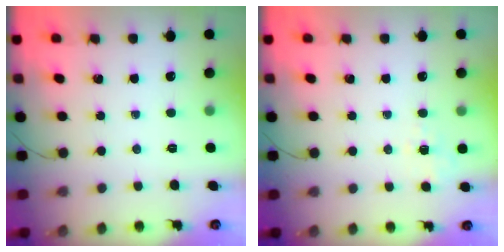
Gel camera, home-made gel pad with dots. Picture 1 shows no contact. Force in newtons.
{"total": 1.9, "press": 1.1, "slide": 1.6}